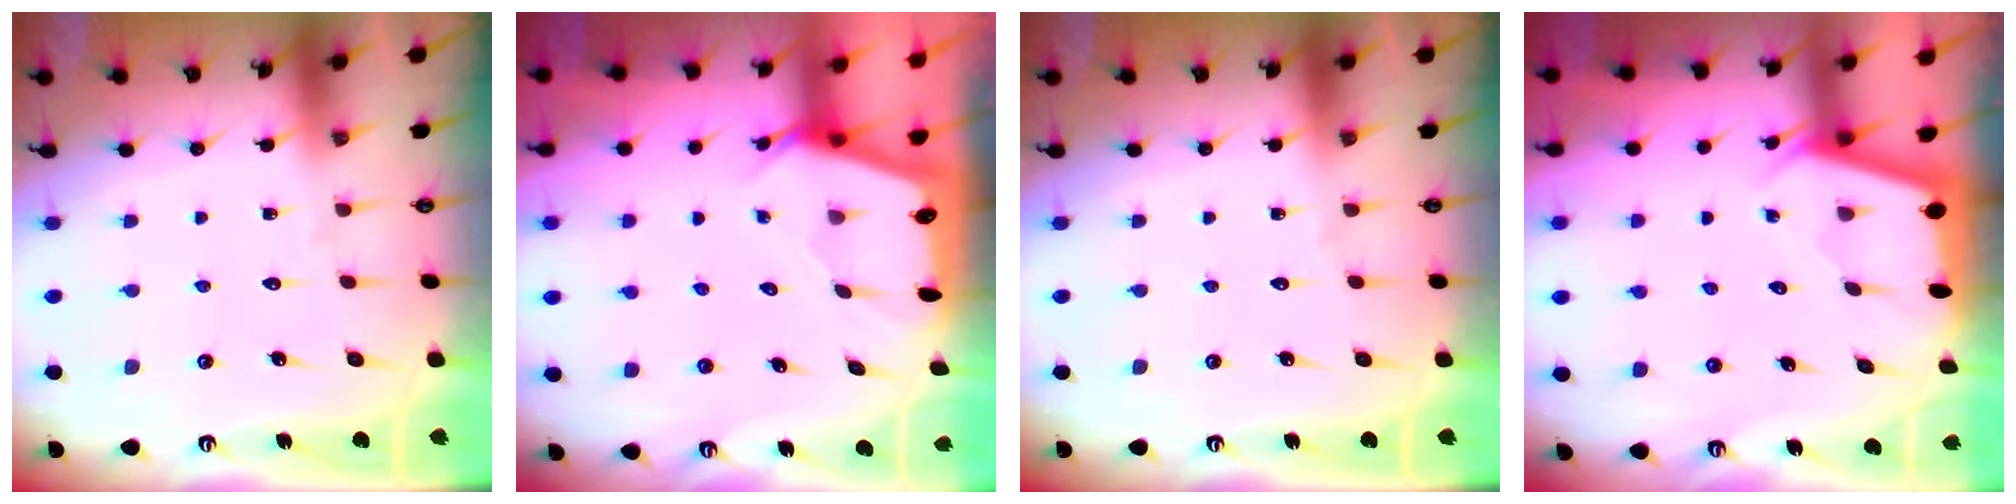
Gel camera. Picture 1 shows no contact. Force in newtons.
{"total": 2.3, "press": 2.3, "slide": 0.3}
{"total": 0.0}
{"total": 2.2, "press": 2.2, "slide": 0.1}